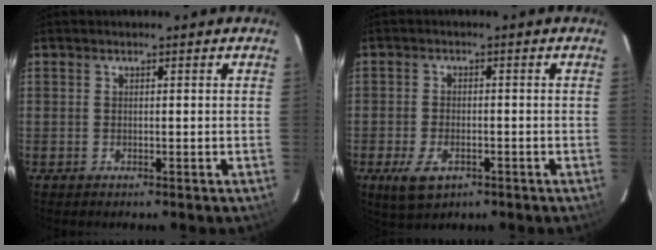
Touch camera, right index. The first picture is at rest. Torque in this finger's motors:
{"motor_torque": [0.58, -0.51, 0.08, 0.04]}